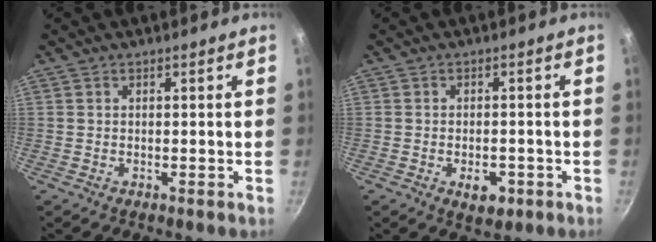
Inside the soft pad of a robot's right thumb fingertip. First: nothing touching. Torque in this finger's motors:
{"motor_torque": [-0.52, 0.39, 0.28, 0.13, 0.05]}